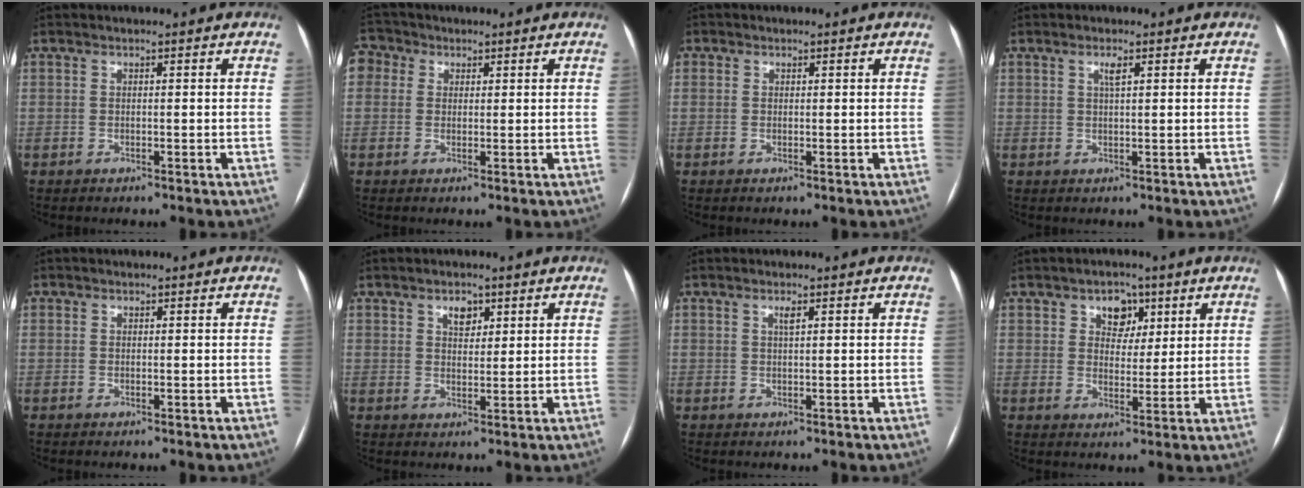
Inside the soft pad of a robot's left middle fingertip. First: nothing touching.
{"total": 4.5, "force": [1.6, 3.8, 1.6], "torque": [-0.042, 0.023, 0.029]}
{"total": 0.8, "force": [0.2, 0.8, 0.1], "torque": [0.004, 0.001, 0.000]}
{"total": 1.5, "force": [0.7, 0.2, 1.3], "torque": [-0.027, 0.001, 0.014]}
{"total": 0.0}
{"total": 2.9, "force": [1.7, 1.8, 1.6], "torque": [-0.025, 0.003, 0.028]}
{"total": 1.0, "force": [0.5, 0.1, 0.9], "torque": [-0.020, 0.001, 0.010]}
{"total": 4.9, "force": [2.5, 3.4, 2.3], "torque": [-0.029, 0.009, 0.041]}